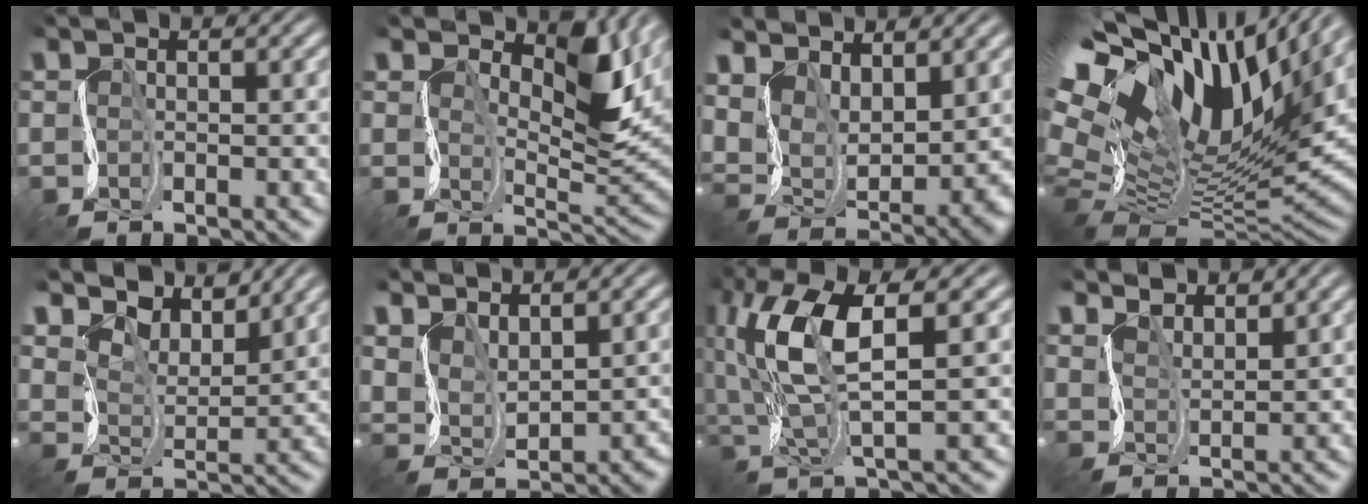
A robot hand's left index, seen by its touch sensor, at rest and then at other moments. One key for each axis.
{"total": 7.0, "fx": 3.7, "fy": 3.0, "fz": 5.2, "tx": -0.077, "ty": -0.006, "tz": 0.061}
{"total": 6.9, "fx": 4.3, "fy": 3.3, "fz": 4.3, "tx": -0.093, "ty": -0.006, "tz": 0.088}
{"total": 17.8, "fx": 7.7, "fy": 8.8, "fz": 13.4, "tx": -0.258, "ty": 0.030, "tz": 0.146}
{"total": 5.3, "fx": 4.7, "fy": 1.9, "fz": 1.3, "tx": -0.043, "ty": -0.004, "tz": 0.073}
{"total": 3.3, "fx": 2.5, "fy": 1.8, "fz": 1.3, "tx": -0.038, "ty": -0.003, "tz": 0.060}
{"total": 8.0, "fx": 2.6, "fy": 2.4, "fz": 7.2, "tx": -0.158, "ty": 0.011, "tz": 0.048}
{"total": 3.0, "fx": 3.0, "fy": 0.4, "fz": 0.1, "tx": -0.015, "ty": 0.002, "tz": 0.055}